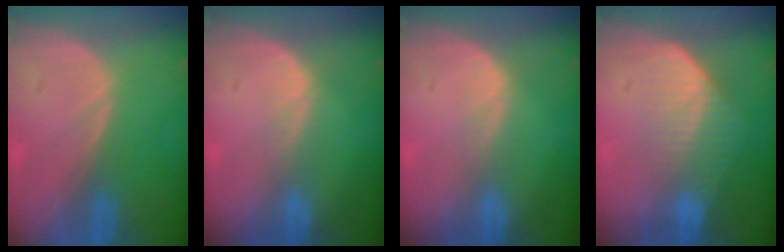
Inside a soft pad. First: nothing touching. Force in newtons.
{"total": 2.3, "press": 1.6, "slide": 1.6}
{"total": 2.3, "press": 1.6, "slide": 1.6}
{"total": 7.2, "press": 6.1, "slide": 3.8}